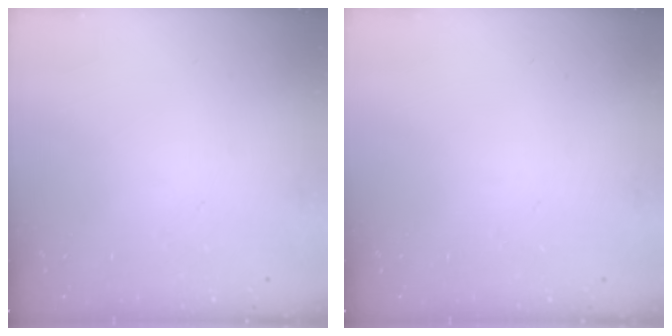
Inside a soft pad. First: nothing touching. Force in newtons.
{"total": 0.0}